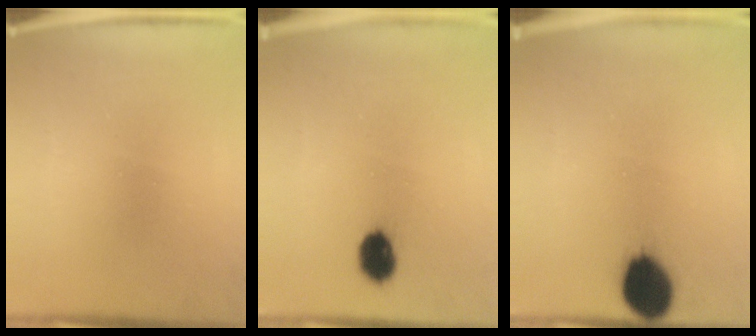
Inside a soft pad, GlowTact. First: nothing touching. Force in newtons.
{"total": 5.0}
{"total": 9.5}